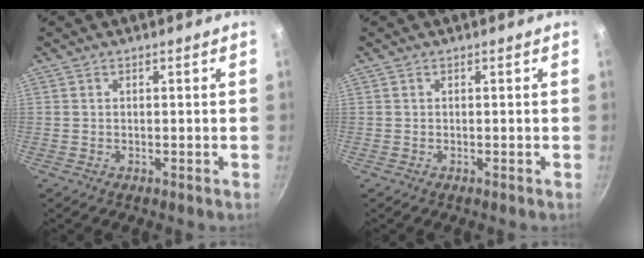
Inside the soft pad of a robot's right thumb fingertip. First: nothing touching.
{"total": 0.0}